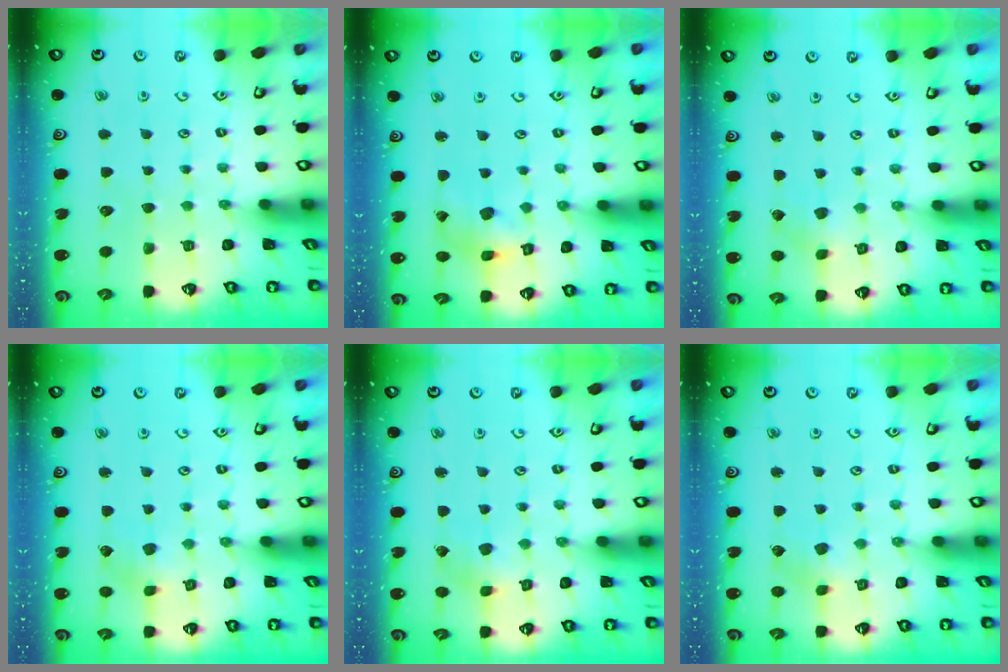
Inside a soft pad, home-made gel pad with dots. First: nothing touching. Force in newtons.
{"total": 7.4, "press": 7.3, "slide": 0.8}
{"total": 1.3, "press": 1.3, "slide": 0.2}
{"total": 2.5, "press": 2.5, "slide": 0.3}
{"total": 2.1, "press": 2.1, "slide": 0.3}
{"total": 2.9, "press": 2.9, "slide": 0.4}